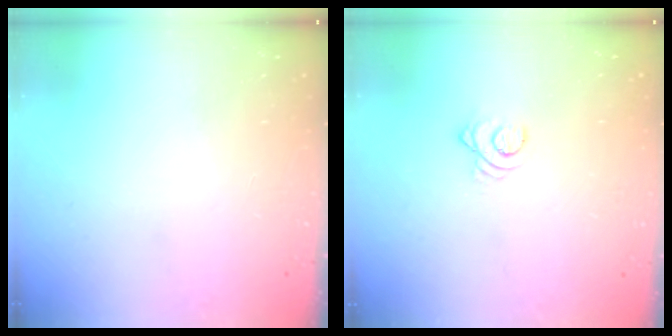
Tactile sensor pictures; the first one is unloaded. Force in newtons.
{"total": 2.5, "press": 2.5, "slide": 0.1}